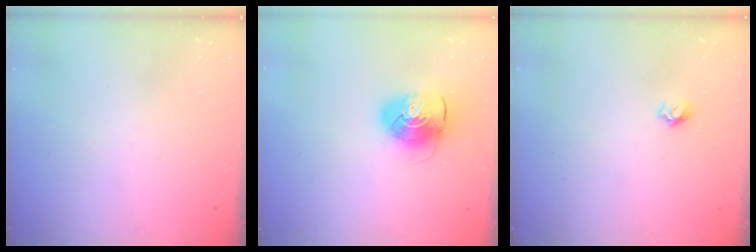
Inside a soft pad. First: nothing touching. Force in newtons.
{"total": 9.1, "press": 9.0, "slide": 0.8}
{"total": 5.5, "press": 5.5, "slide": 0.5}